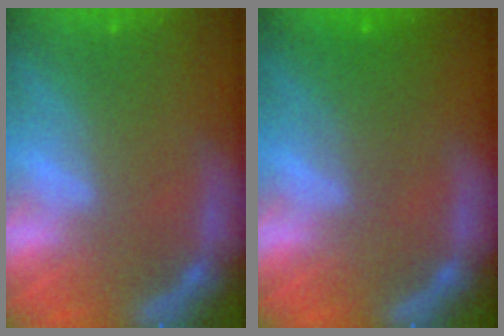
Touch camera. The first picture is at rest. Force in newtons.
{"total": 2.4}